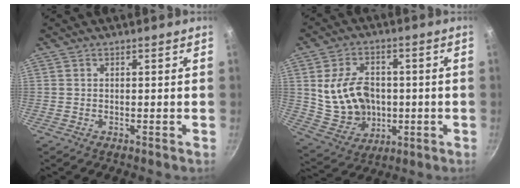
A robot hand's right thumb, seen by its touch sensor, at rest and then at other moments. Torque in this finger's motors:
{"motor_torque": [0.55, 0.76, 0.09, 0.09, 0.31]}